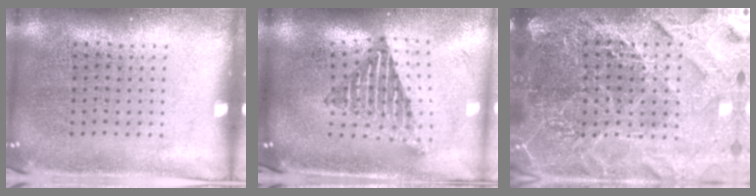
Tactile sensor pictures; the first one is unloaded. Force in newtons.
{"total": 2.2, "press": 1.6, "slide": 1.4}
{"total": 5.5, "press": 4.9, "slide": 2.5}